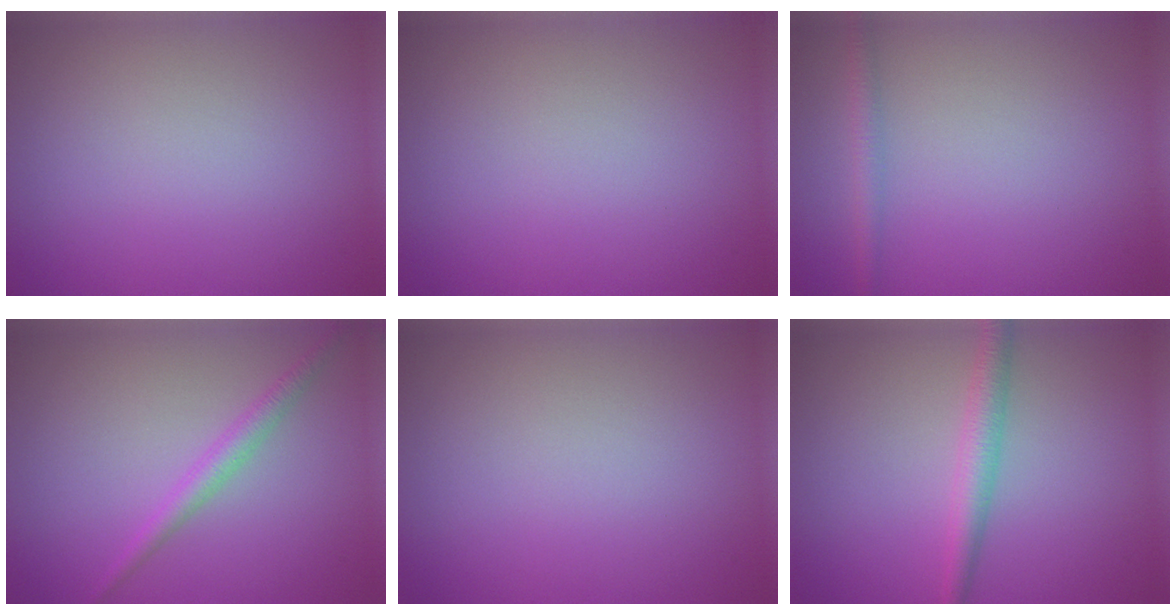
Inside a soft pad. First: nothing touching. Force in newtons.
{"total": 0.0}
{"total": 1.5, "press": 1.5, "slide": 0.1}
{"total": 1.9, "press": 1.9, "slide": 0.1}
{"total": 0.0}
{"total": 2.6, "press": 2.6, "slide": 0.1}